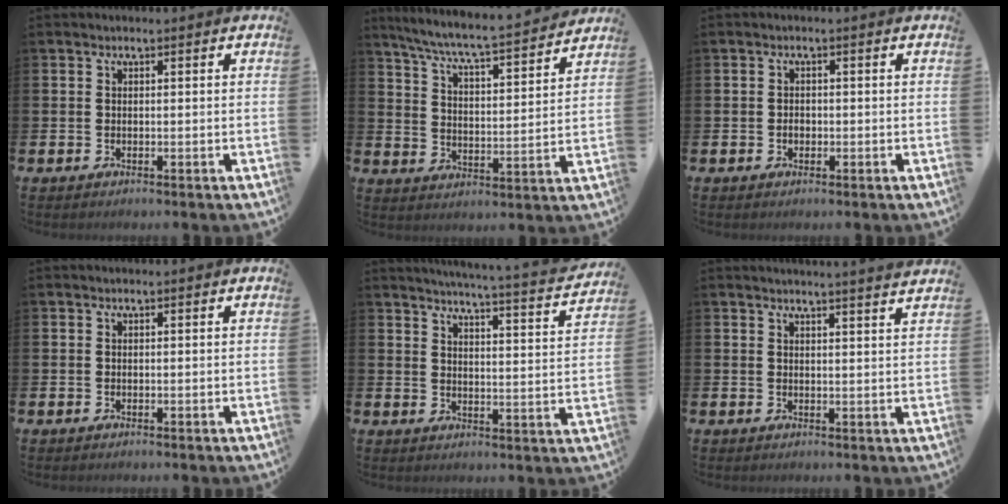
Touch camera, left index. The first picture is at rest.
{"total": 6.9, "force": [6.5, 0.1, 2.4], "torque": [-0.077, -0.053, 0.108]}
{"total": 1.2, "force": [-0.3, 0.9, 0.7], "torque": [-0.009, 0.003, -0.007]}
{"total": 0.0}
{"total": 4.5, "force": [4.3, -0.6, 1.2], "torque": [-0.025, -0.044, 0.066]}
{"total": 2.8, "force": [2.8, -0.7, 0.0], "torque": [0.011, -0.025, 0.047]}